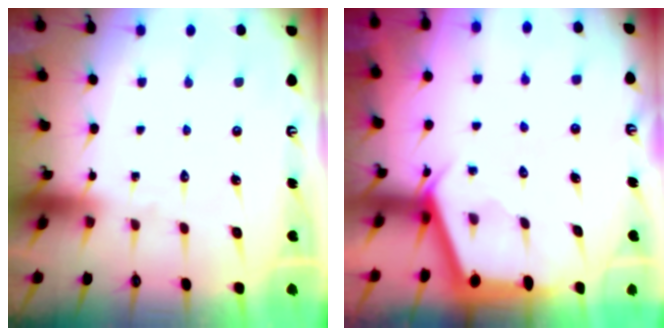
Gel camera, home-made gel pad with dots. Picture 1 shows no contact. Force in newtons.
{"total": 2.8, "press": 2.8, "slide": 0.4}